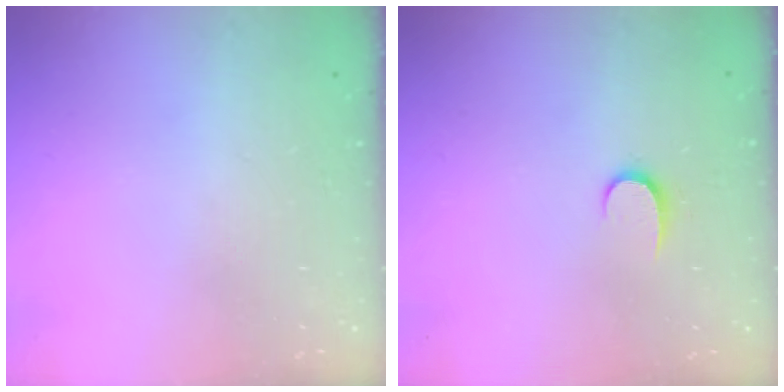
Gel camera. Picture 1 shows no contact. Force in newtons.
{"total": 5.4, "press": 5.4, "slide": 0.5}